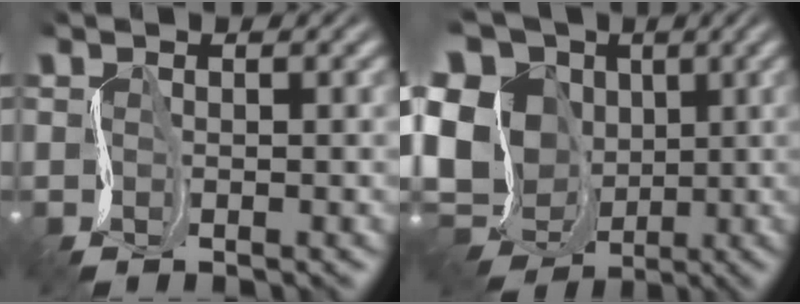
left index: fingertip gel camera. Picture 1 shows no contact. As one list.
[{"total": 13.0, "force": [-0.4, 11.3, 6.4], "torque": [-0.146, 0.007, -0.020]}]